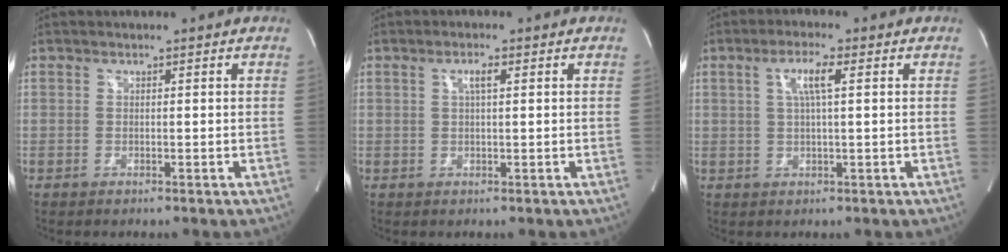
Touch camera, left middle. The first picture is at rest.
{"total": 2.0, "force": [0.7, 0.3, 1.9], "torque": [-0.034, 0.003, 0.011]}
{"total": 4.4, "force": [1.3, 0.2, 4.2], "torque": [-0.080, 0.005, 0.024]}